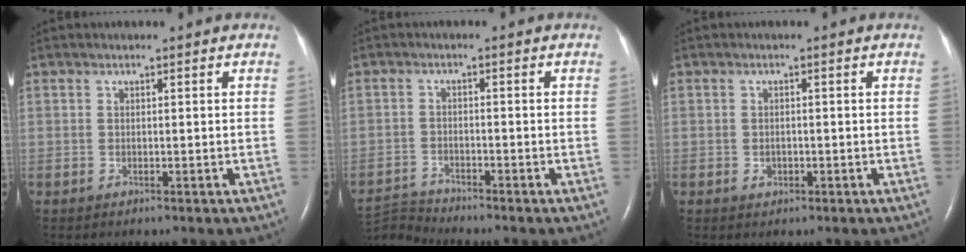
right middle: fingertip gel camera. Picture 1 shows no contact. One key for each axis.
{"total": 4.6, "fx": -4.4, "fy": -1.0, "fz": -0.9, "tx": 0.007, "ty": -0.006, "tz": -0.084}
{"total": 1.1, "fx": -0.4, "fy": 0.9, "fz": 0.6, "tx": -0.012, "ty": 0.002, "tz": -0.002}